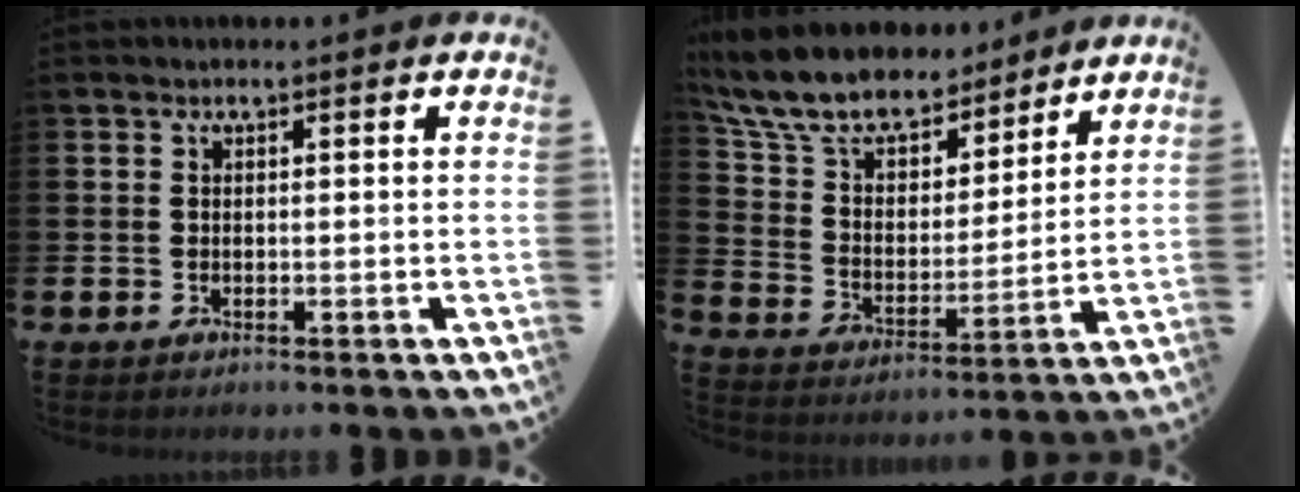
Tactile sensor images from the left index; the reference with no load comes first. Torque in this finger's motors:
{"motor_torque": [2.14, 0.00, 1.05, 0.21]}